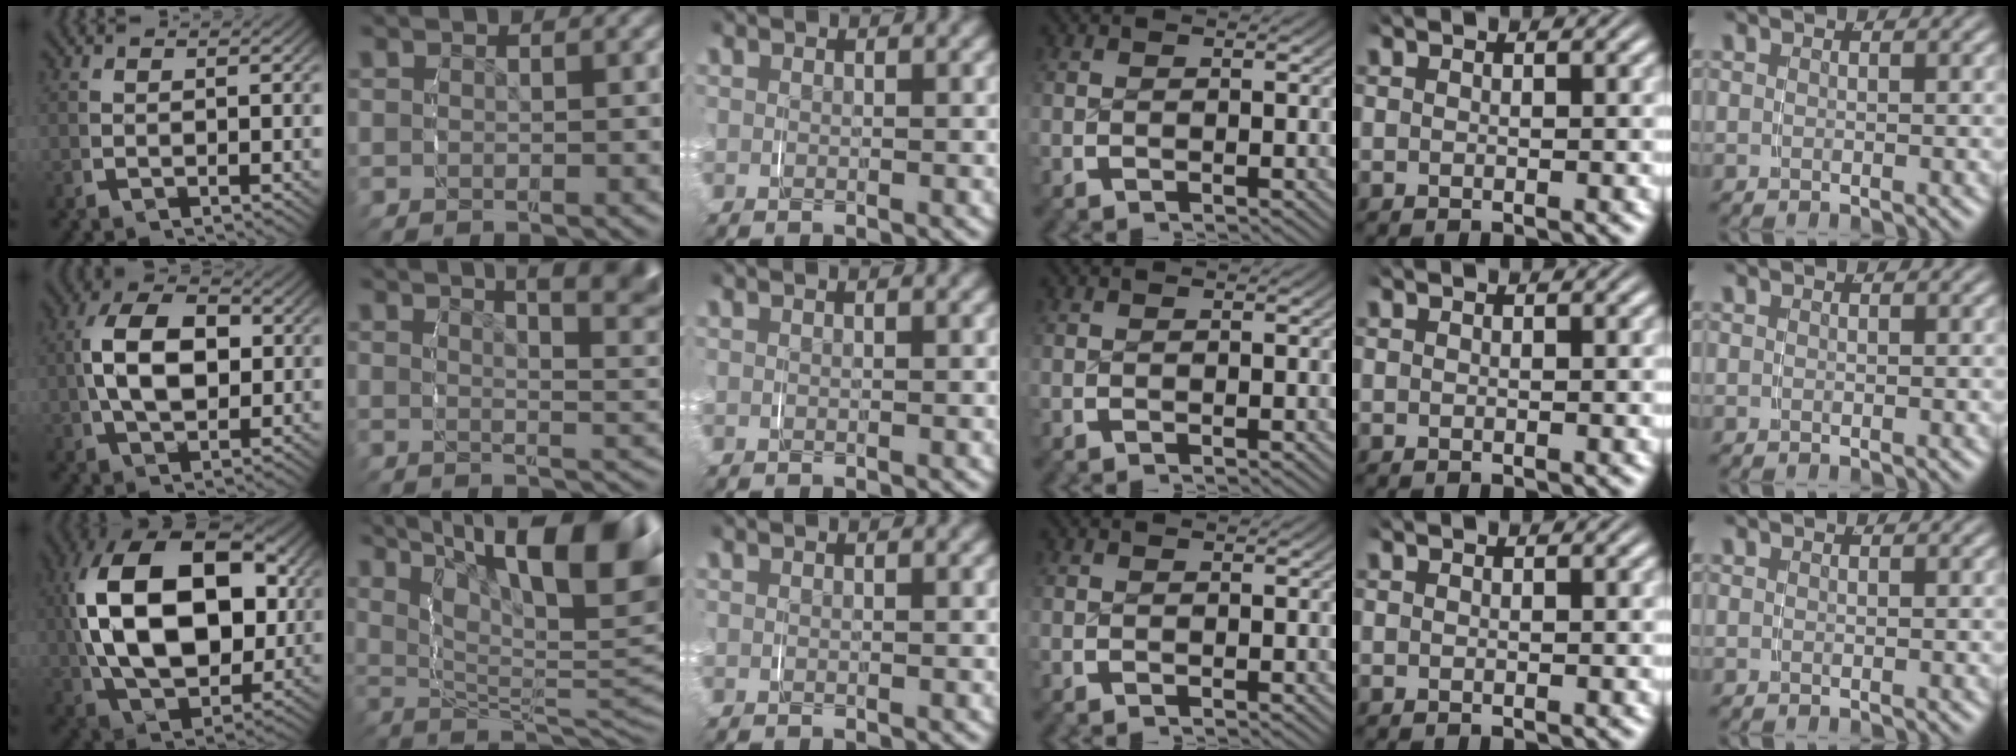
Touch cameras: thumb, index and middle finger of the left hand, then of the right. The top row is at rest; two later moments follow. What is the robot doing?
{"motion": "grasp_and_lifting", "object": "paper plate"}